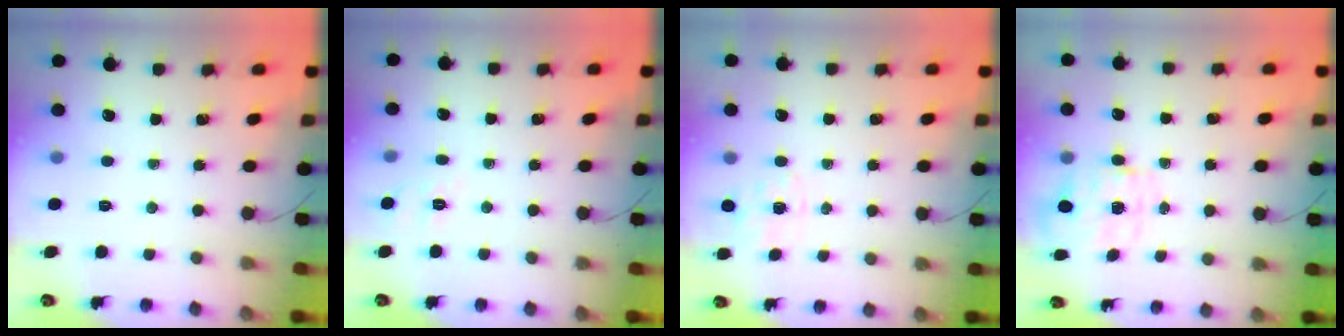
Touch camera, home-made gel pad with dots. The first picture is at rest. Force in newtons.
{"total": 1.8, "press": 0.0, "slide": 1.8}
{"total": 0.9, "press": 0.2, "slide": 0.9}
{"total": 3.8, "press": 3.7, "slide": 0.9}